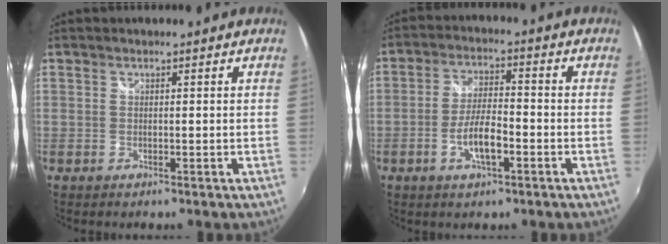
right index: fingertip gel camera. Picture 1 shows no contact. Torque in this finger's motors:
{"motor_torque": [0.22, -0.09, 0.23, 0.04]}